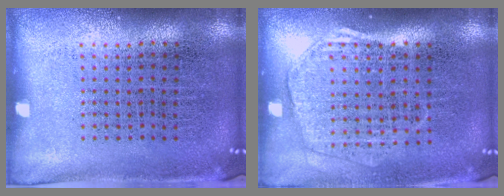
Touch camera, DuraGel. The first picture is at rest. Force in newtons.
{"total": 1.7, "press": 1.6, "slide": 0.7}